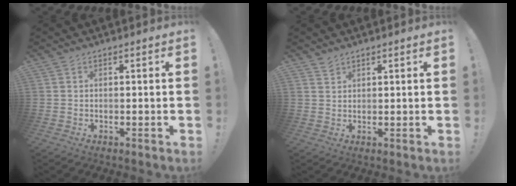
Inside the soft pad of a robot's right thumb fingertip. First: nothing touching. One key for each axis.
{"total": 1.9, "fx": 1.7, "fy": 0.5, "fz": 0.5, "tx": 0.004, "ty": -0.016, "tz": 0.030}